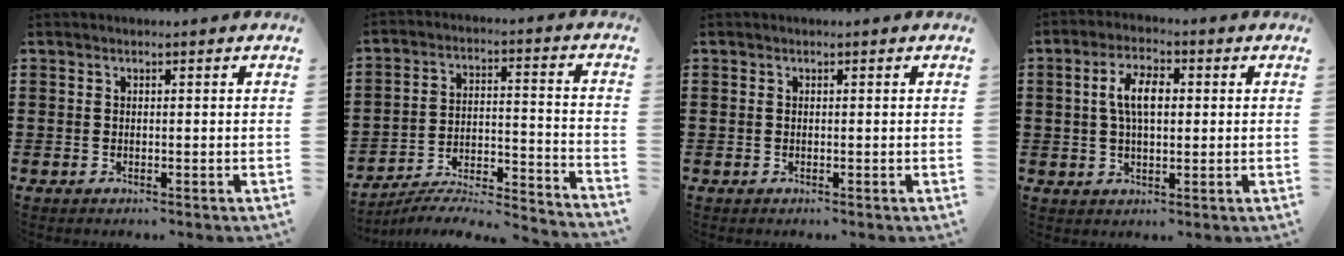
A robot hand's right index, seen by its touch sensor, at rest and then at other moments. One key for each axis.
{"total": 5.1, "fx": -4.7, "fy": 0.8, "fz": 1.9, "tx": -0.032, "ty": -0.005, "tz": -0.094}
{"total": 0.0}
{"total": 5.9, "fx": 0.8, "fy": 2.8, "fz": 5.1, "tx": -0.106, "ty": 0.013, "tz": 0.010}